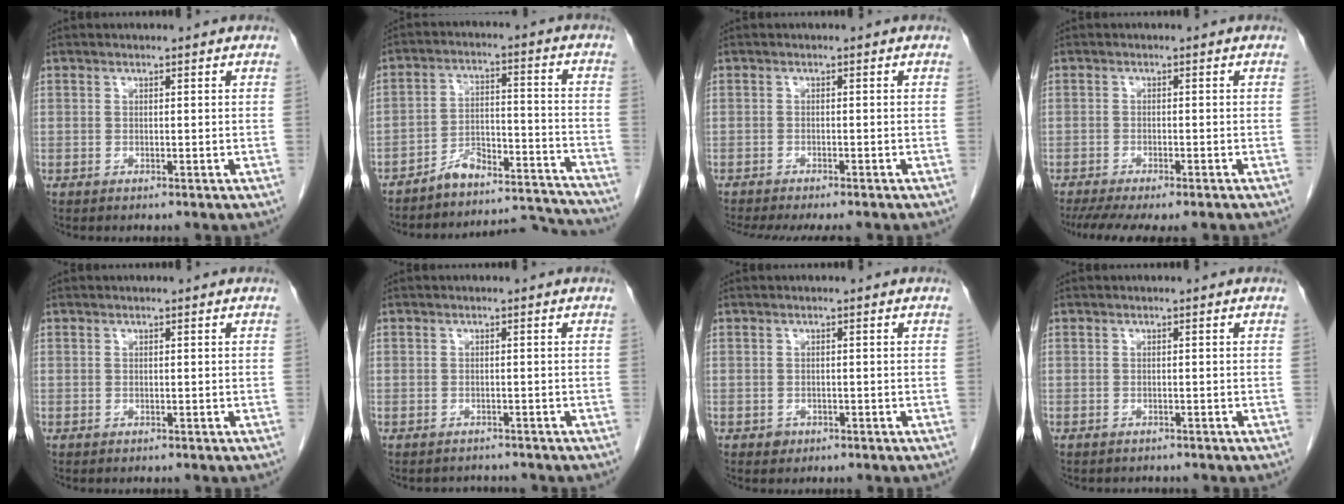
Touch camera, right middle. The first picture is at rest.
{"total": 14.2, "force": [-14.1, 1.3, 1.0], "torque": [0.001, 0.056, -0.201]}
{"total": 10.3, "force": [-9.1, 1.7, 4.5], "torque": [-0.061, -0.017, -0.120]}
{"total": 10.1, "force": [-8.2, 2.1, 5.5], "torque": [-0.086, -0.010, -0.118]}
{"total": 0.0}
{"total": 2.2, "force": [-2.0, 0.9, -0.4], "torque": [-0.001, -0.003, -0.031]}
{"total": 1.0, "force": [-0.6, 0.8, 0.2], "torque": [-0.001, 0.003, -0.007]}
{"total": 1.8, "force": [-1.7, 0.7, 0.3], "torque": [-0.009, -0.003, -0.020]}